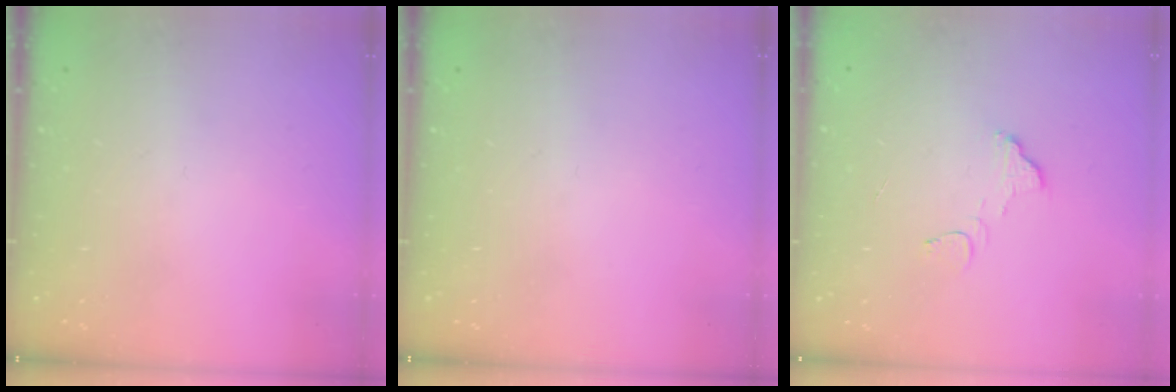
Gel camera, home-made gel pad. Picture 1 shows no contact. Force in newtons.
{"total": 0.0}
{"total": 3.7, "press": 3.7, "slide": 0.3}